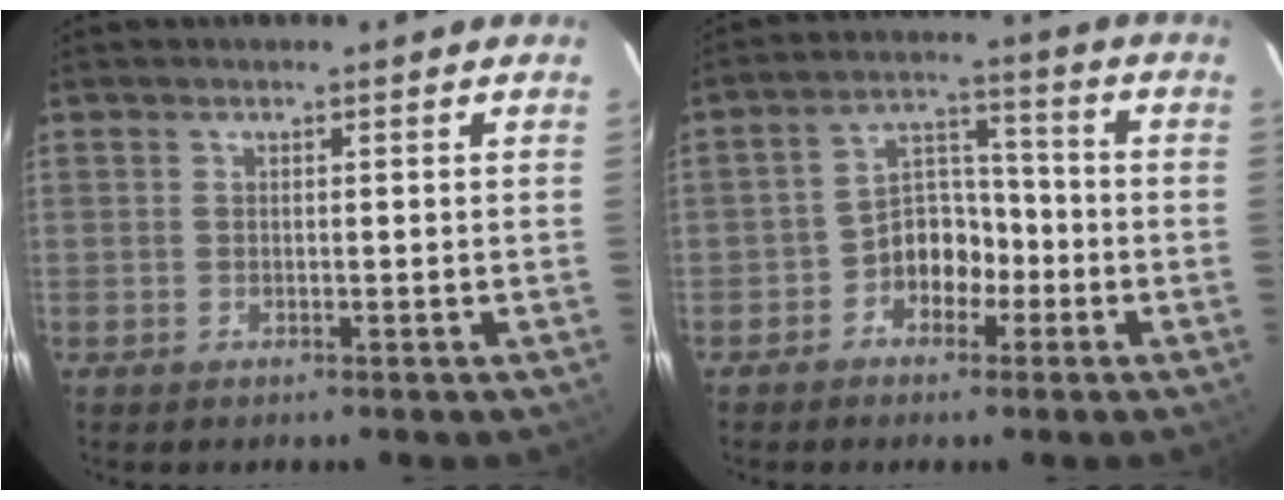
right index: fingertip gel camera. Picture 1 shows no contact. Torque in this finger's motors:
{"motor_torque": [0.63, -0.17, 0.29, 0.07]}